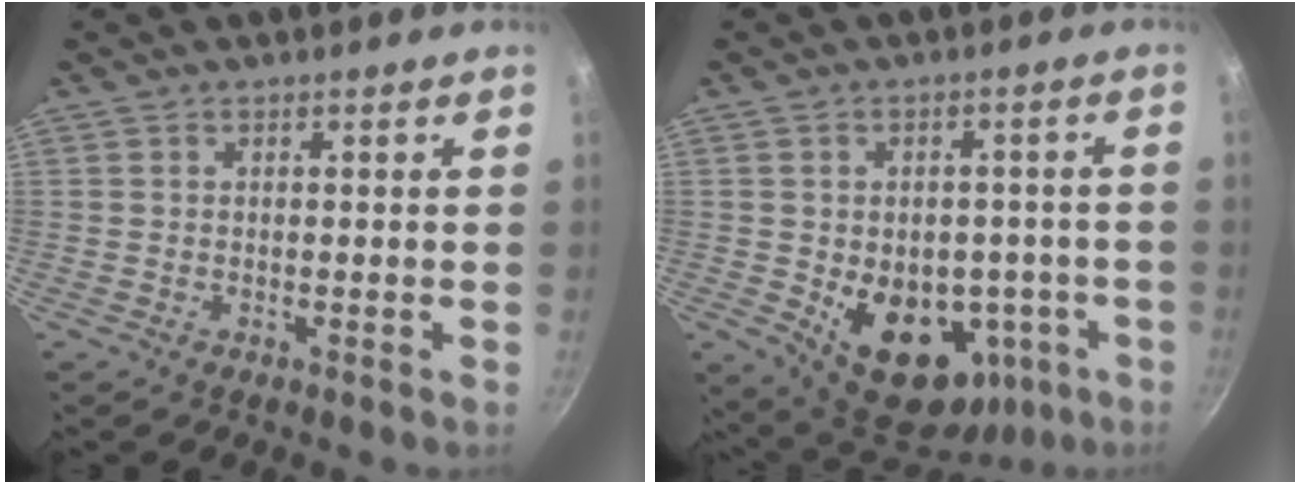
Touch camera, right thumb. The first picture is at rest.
{"total": 16.9, "force": [-5.6, 11.2, 11.4], "torque": [-0.142, 0.014, -0.058]}